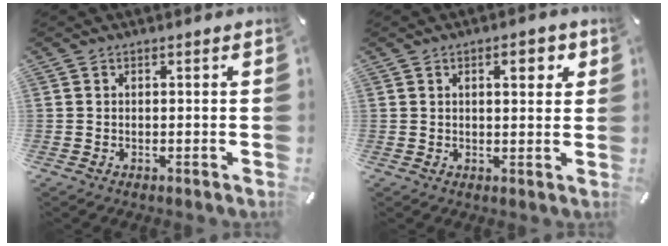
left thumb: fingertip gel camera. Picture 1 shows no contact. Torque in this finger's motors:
{"motor_torque": [0.82, 0.51, 0.55, -0.50, 0.16]}